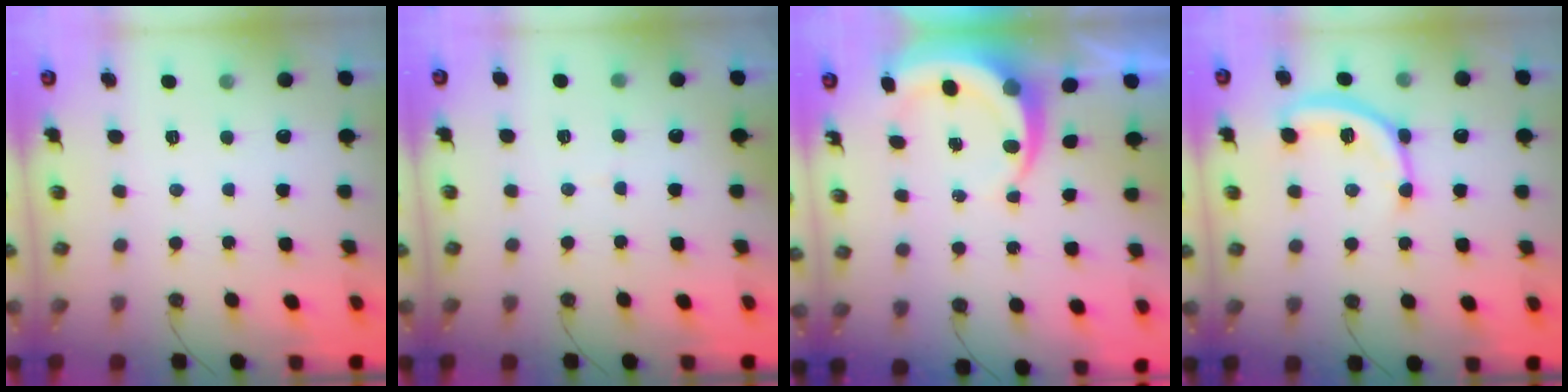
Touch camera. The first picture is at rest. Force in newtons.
{"total": 1.8, "press": 1.8, "slide": 0.1}
{"total": 6.7, "press": 6.6, "slide": 0.8}
{"total": 13.0, "press": 13.0, "slide": 0.5}